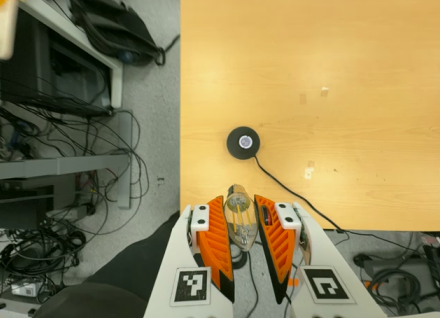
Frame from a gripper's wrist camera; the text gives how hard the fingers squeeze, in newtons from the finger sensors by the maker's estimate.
{"total": 12.8, "left": 13.5, "right": 12.1}